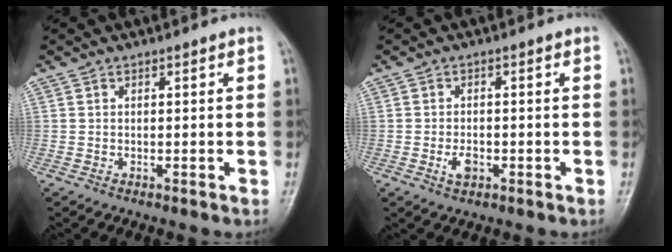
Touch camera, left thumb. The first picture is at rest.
{"total": 2.8, "force": [-1.0, 1.8, 2.0], "torque": [-0.033, 0.001, -0.018]}